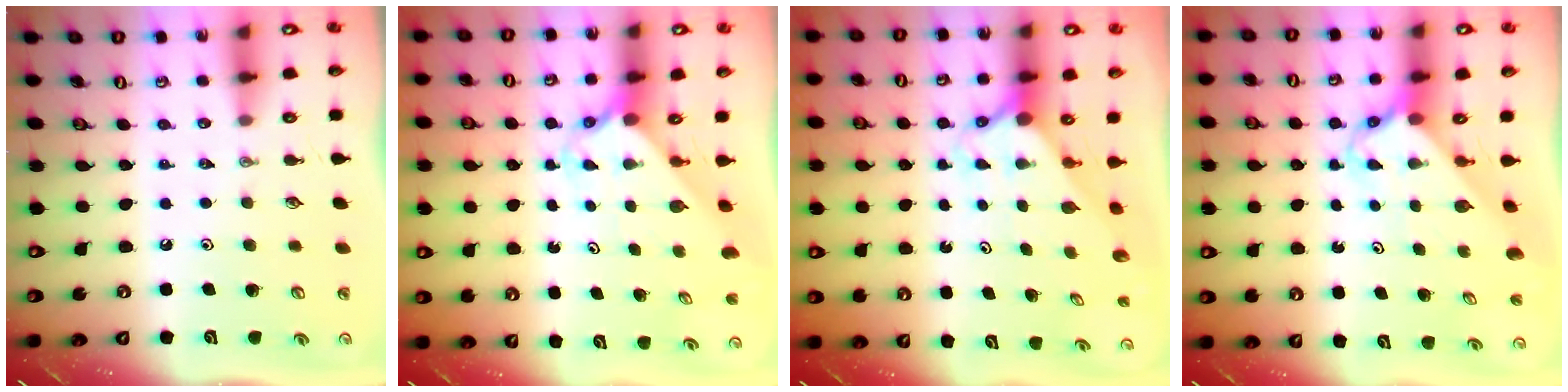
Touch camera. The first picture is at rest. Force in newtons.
{"total": 2.3, "press": 2.3, "slide": 0.2}
{"total": 2.1, "press": 2.1, "slide": 0.2}
{"total": 2.5, "press": 2.5, "slide": 0.1}